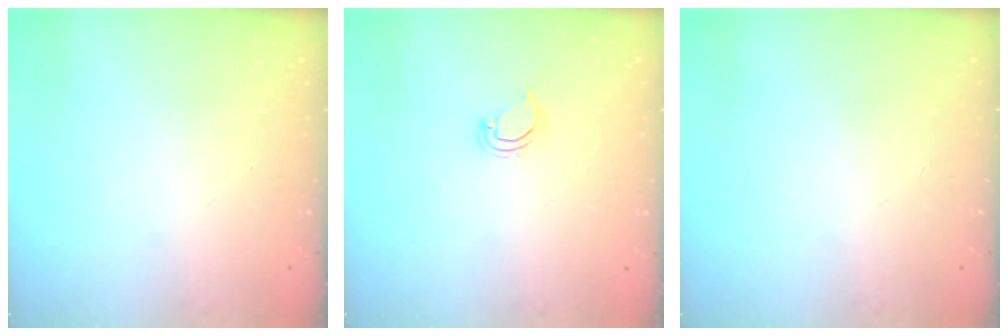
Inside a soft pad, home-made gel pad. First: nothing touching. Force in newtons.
{"total": 3.7, "press": 3.7, "slide": 0.2}
{"total": 0.0}